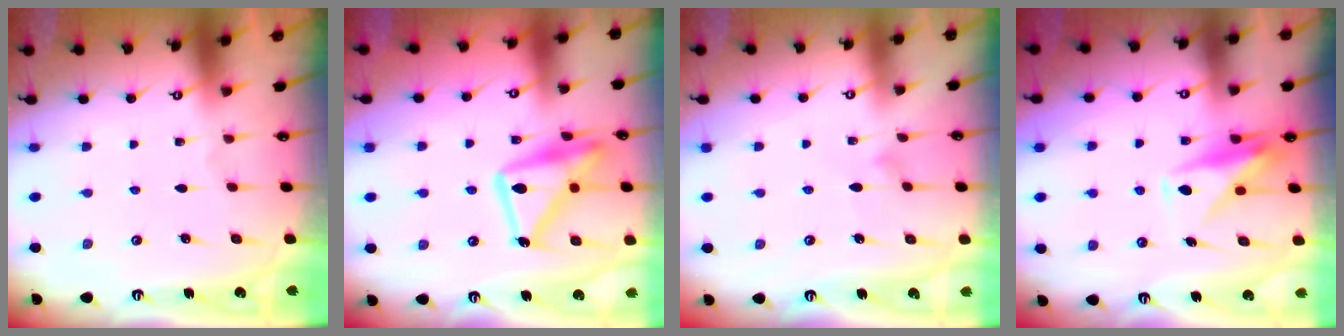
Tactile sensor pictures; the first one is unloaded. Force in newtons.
{"total": 17.7, "press": 17.6, "slide": 1.3}
{"total": 8.2, "press": 8.1, "slide": 0.4}
{"total": 10.2, "press": 10.2, "slide": 0.6}